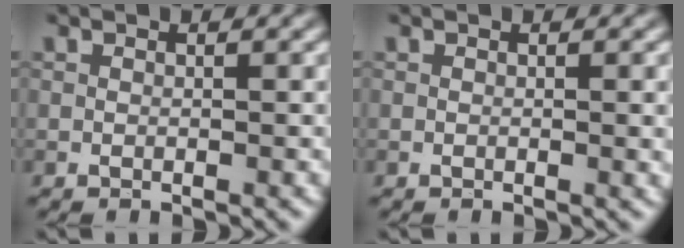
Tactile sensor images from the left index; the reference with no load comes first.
{"total": 1.1, "force": [0.0, 0.2, 1.1], "torque": [-0.014, -0.002, 0.000]}